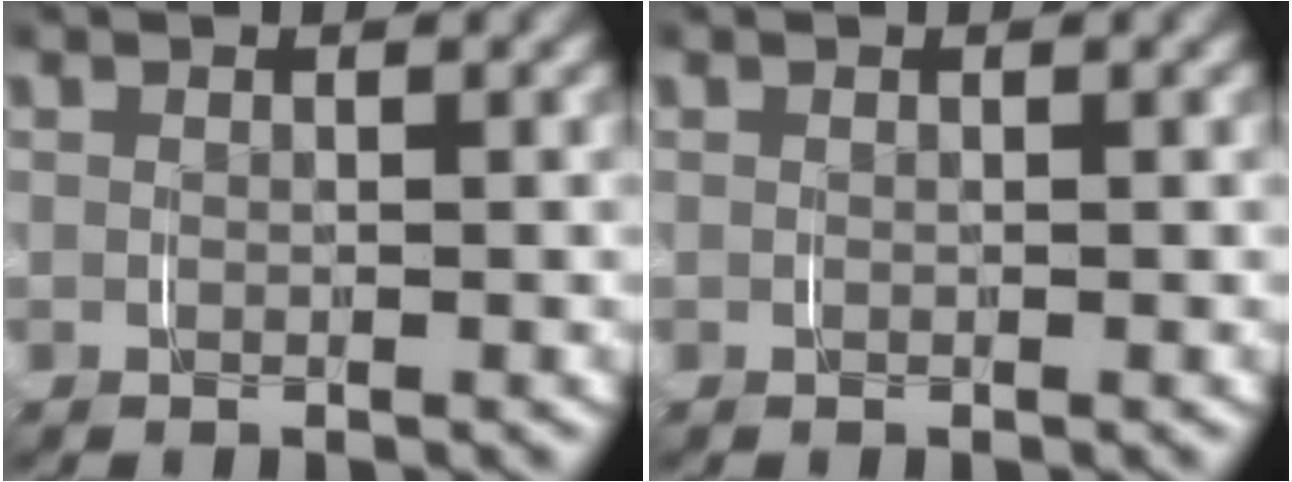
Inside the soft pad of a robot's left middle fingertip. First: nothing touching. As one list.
[{"total": 0.0}]